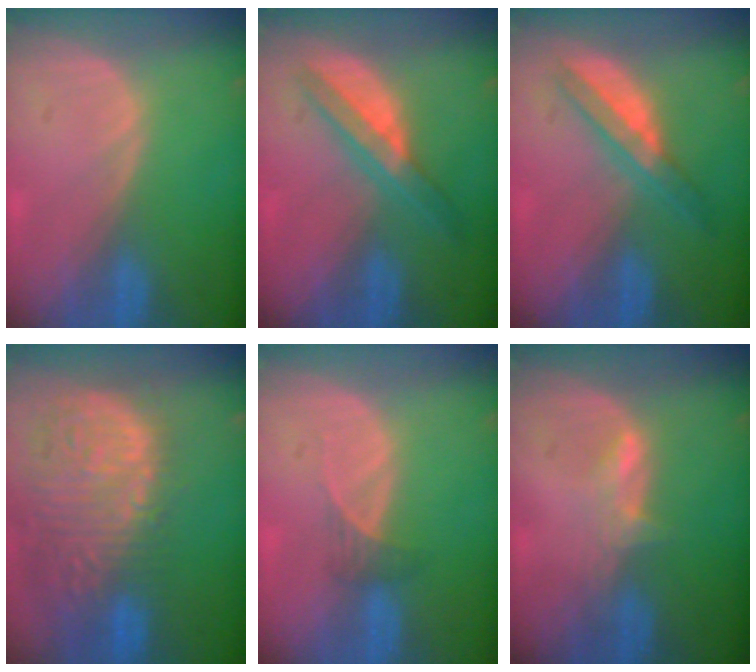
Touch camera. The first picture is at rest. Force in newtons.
{"total": 6.2, "press": 5.5, "slide": 2.8}
{"total": 5.0, "press": 4.8, "slide": 1.4}
{"total": 15.3, "press": 12.7, "slide": 8.5}
{"total": 1.8, "press": 1.6, "slide": 0.8}
{"total": 2.3, "press": 2.3, "slide": 0.4}